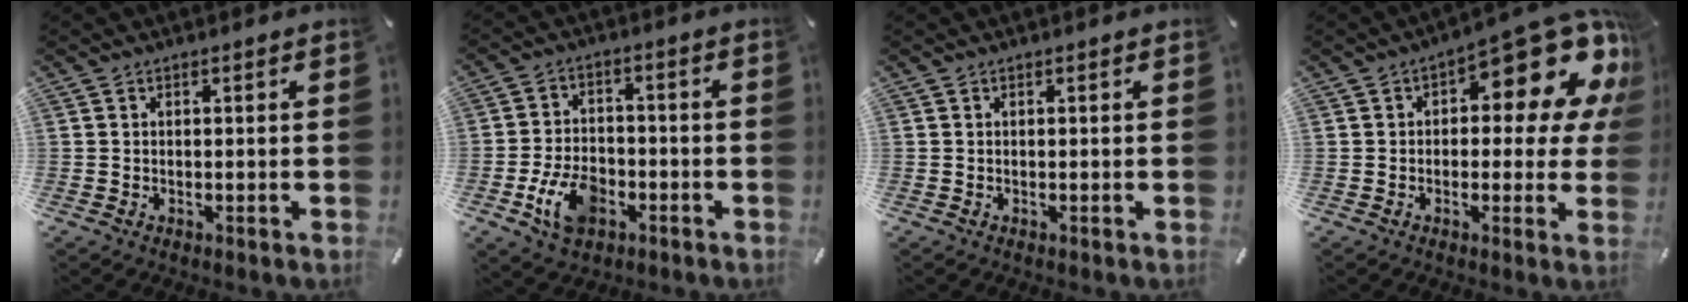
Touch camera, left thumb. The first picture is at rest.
{"total": 9.9, "force": [-4.2, 6.4, 6.2], "torque": [-0.123, 0.011, -0.073]}
{"total": 0.0}
{"total": 15.0, "force": [8.2, 5.8, 11.1], "torque": [-0.140, -0.074, 0.130]}